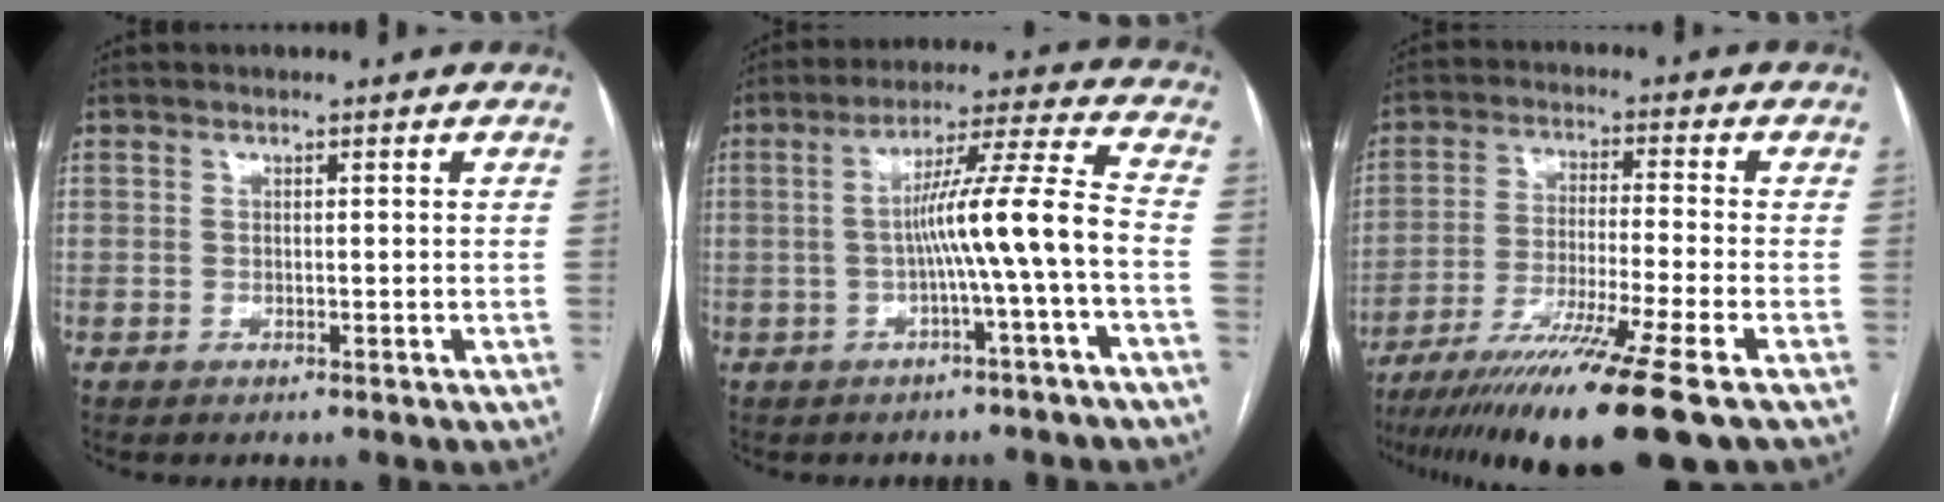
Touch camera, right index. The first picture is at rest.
{"total": 10.0, "force": [-2.1, -1.5, 9.6], "torque": [-0.158, 0.021, -0.033]}
{"total": 16.0, "force": [-11.4, -1.8, 11.2], "torque": [-0.189, -0.050, -0.192]}